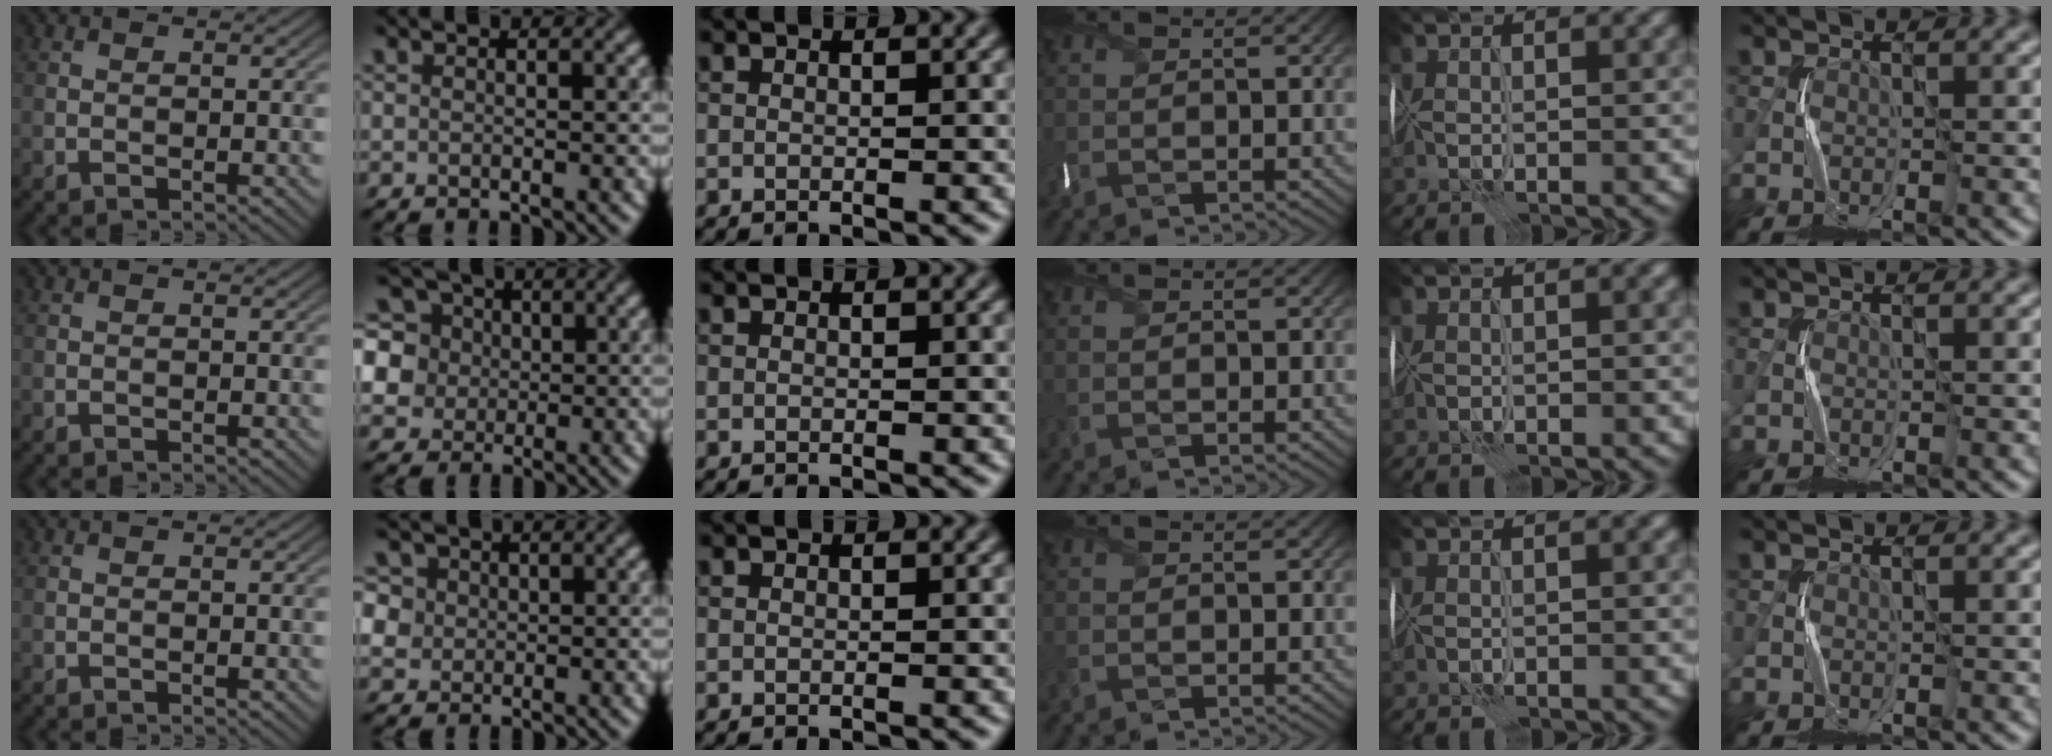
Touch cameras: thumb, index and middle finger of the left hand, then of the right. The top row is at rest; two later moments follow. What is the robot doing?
{"motion": "wrap", "object": "cellophane"}